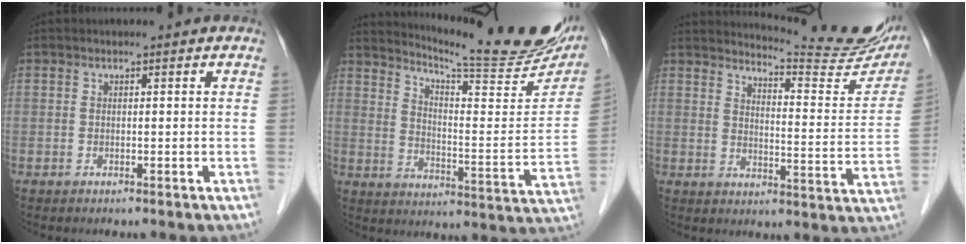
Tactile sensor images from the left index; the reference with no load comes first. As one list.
[{"total": 22.8, "force": [20.5, 1.2, 10.0], "torque": [-0.151, -0.078, 0.266]}, {"total": 17.0, "force": [16.2, 0.9, 5.1], "torque": [-0.074, -0.087, 0.189]}]